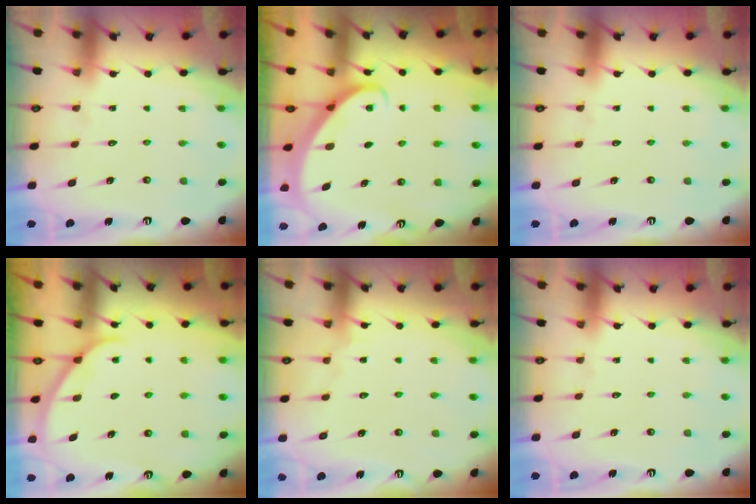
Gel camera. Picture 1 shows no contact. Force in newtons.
{"total": 2.8, "press": 2.8, "slide": 0.2}
{"total": 0.0}
{"total": 2.6, "press": 2.6, "slide": 0.3}
{"total": 2.7, "press": 2.7, "slide": 0.3}
{"total": 0.0}